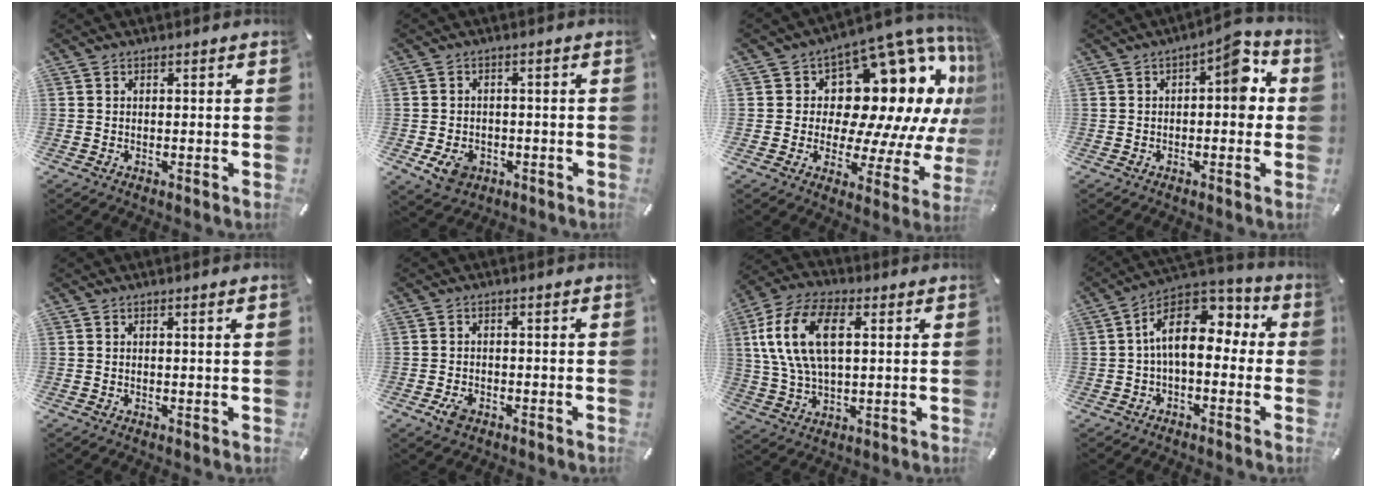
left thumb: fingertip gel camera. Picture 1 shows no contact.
{"total": 5.4, "force": [-2.2, 4.2, 2.6], "torque": [-0.052, 0.005, -0.041]}
{"total": 21.1, "force": [7.6, 13.2, 14.6], "torque": [-0.195, -0.077, 0.142]}
{"total": 9.1, "force": [1.3, 4.2, 7.9], "torque": [-0.094, -0.006, 0.011]}
{"total": 1.0, "force": [0.3, -0.1, 0.9], "torque": [-0.017, -0.001, 0.005]}
{"total": 2.8, "force": [-1.5, 1.8, 1.5], "torque": [-0.041, 0.003, -0.032]}
{"total": 14.7, "force": [4.0, 8.0, 11.6], "torque": [-0.271, 0.002, 0.066]}
{"total": 13.9, "force": [1.9, 8.0, 11.2], "torque": [-0.193, -0.009, 0.031]}